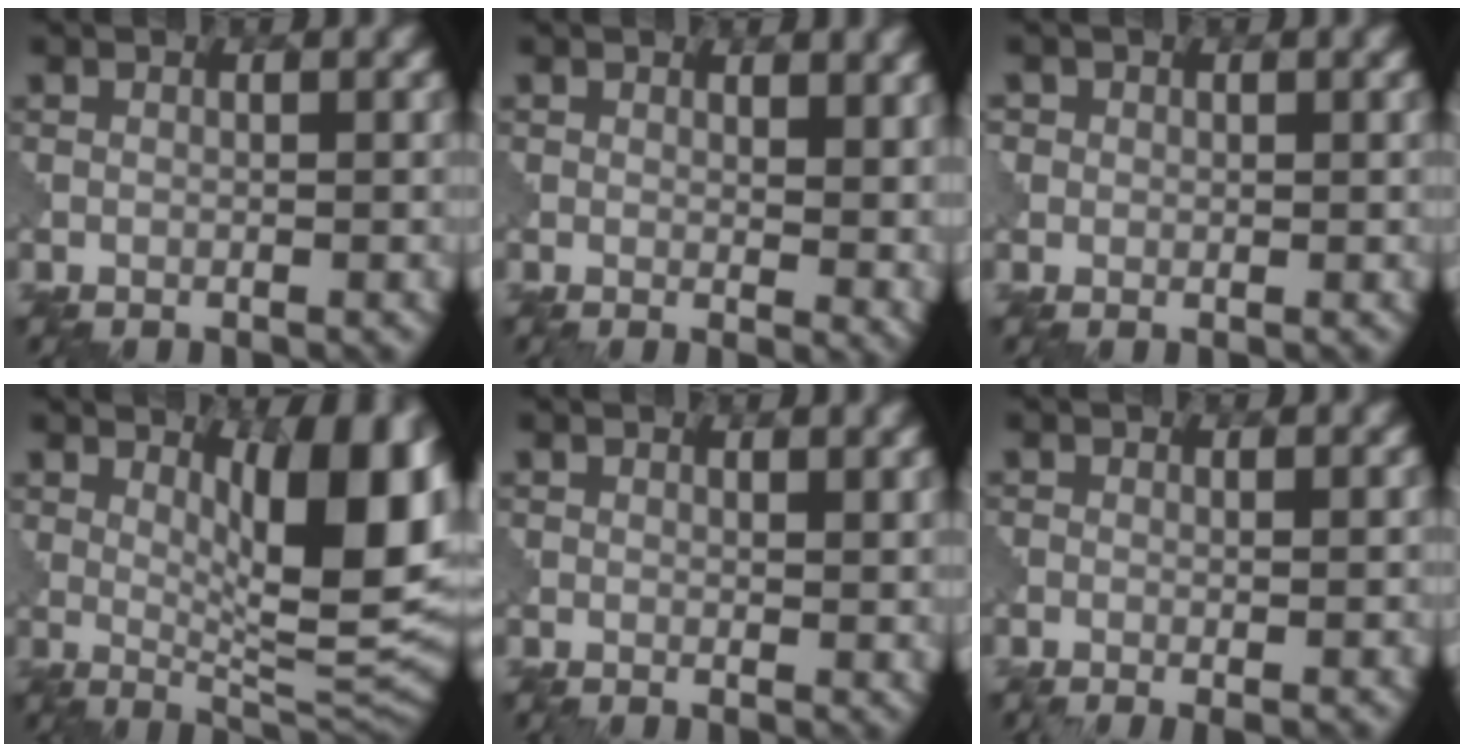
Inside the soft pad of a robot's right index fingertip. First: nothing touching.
{"total": 5.3, "force": [2.0, 2.6, 4.1], "torque": [-0.033, -0.003, 0.036]}
{"total": 1.1, "force": [0.4, 0.9, -0.5], "torque": [0.012, -0.002, 0.008]}
{"total": 10.9, "force": [2.9, 3.7, 9.8], "torque": [-0.112, -0.006, 0.049]}
{"total": 2.2, "force": [1.4, 0.9, 1.5], "torque": [-0.014, 0.003, 0.021]}
{"total": 1.7, "force": [0.0, 0.8, 1.5], "torque": [-0.003, 0.011, -0.012]}